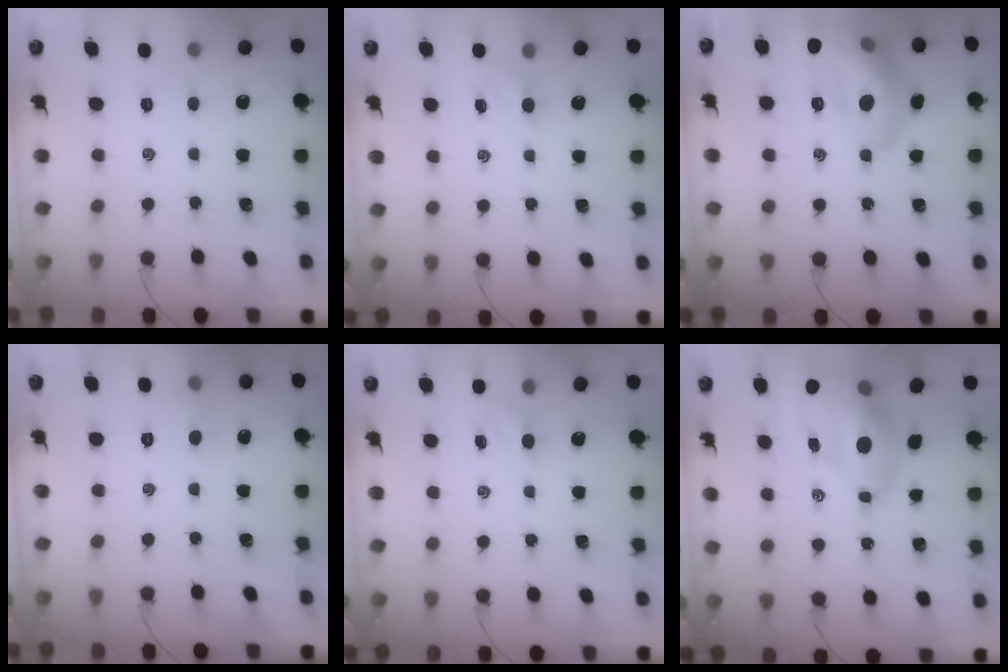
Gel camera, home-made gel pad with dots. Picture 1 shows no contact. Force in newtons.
{"total": 2.6, "press": 2.4, "slide": 0.8}
{"total": 15.7, "press": 15.6, "slide": 1.9}
{"total": 3.8, "press": 3.5, "slide": 1.2}
{"total": 2.6, "press": 2.4, "slide": 0.8}
{"total": 12.3, "press": 11.7, "slide": 3.8}